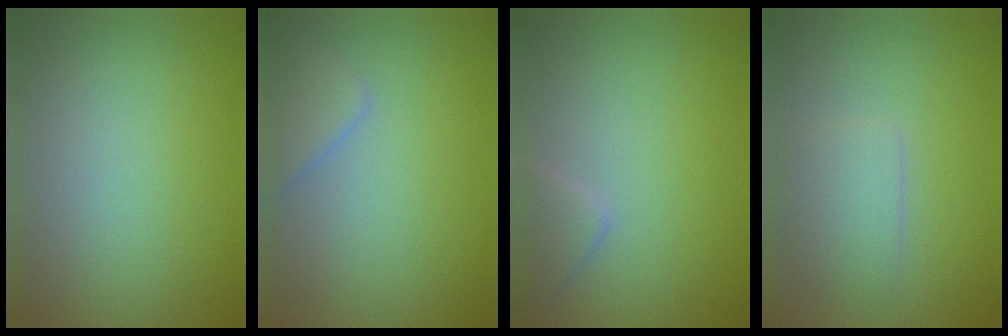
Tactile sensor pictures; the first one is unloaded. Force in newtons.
{"total": 1.9, "press": 1.9, "slide": 0.2}
{"total": 1.6, "press": 1.6, "slide": 0.1}
{"total": 2.3, "press": 2.3, "slide": 0.1}